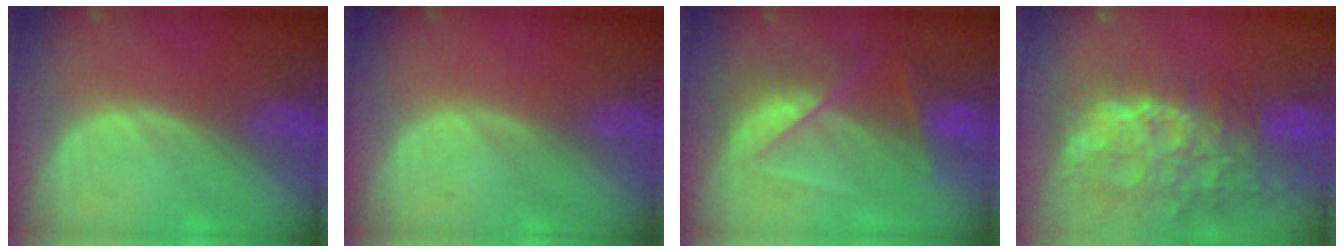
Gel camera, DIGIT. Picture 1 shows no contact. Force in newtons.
{"total": 0.0}
{"total": 7.4, "press": 6.5, "slide": 3.4}
{"total": 14.0, "press": 11.4, "slide": 8.2}